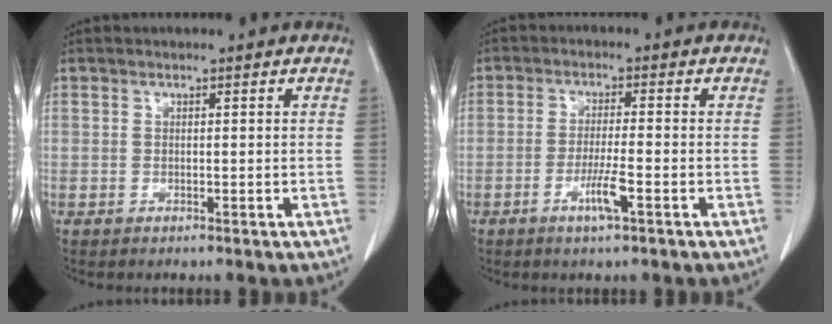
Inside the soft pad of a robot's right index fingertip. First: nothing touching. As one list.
[{"total": 4.5, "force": [-2.1, 0.0, 4.0], "torque": [-0.076, -0.008, -0.040]}]